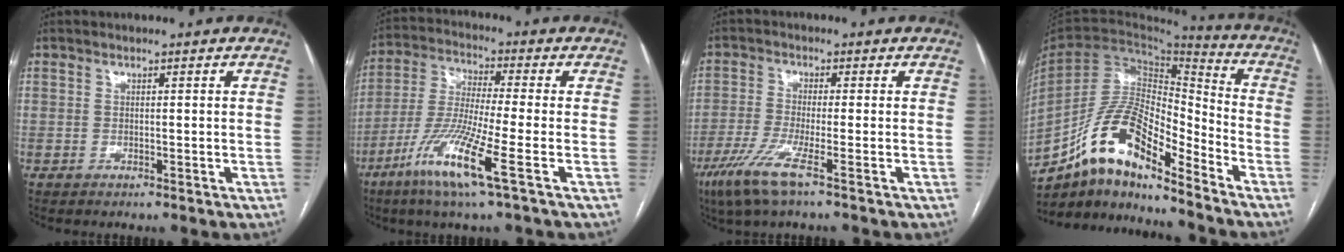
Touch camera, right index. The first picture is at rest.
{"total": 12.3, "force": [-5.8, -0.7, 10.8], "torque": [-0.227, -0.026, -0.116]}
{"total": 6.8, "force": [-4.0, 0.0, 5.6], "torque": [-0.116, -0.019, -0.082]}
{"total": 14.9, "force": [-11.0, 3.8, 9.4], "torque": [-0.174, 0.033, -0.198]}